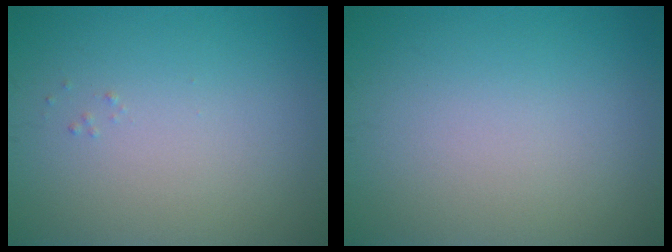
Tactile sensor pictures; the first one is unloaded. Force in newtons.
{"total": 0.0}